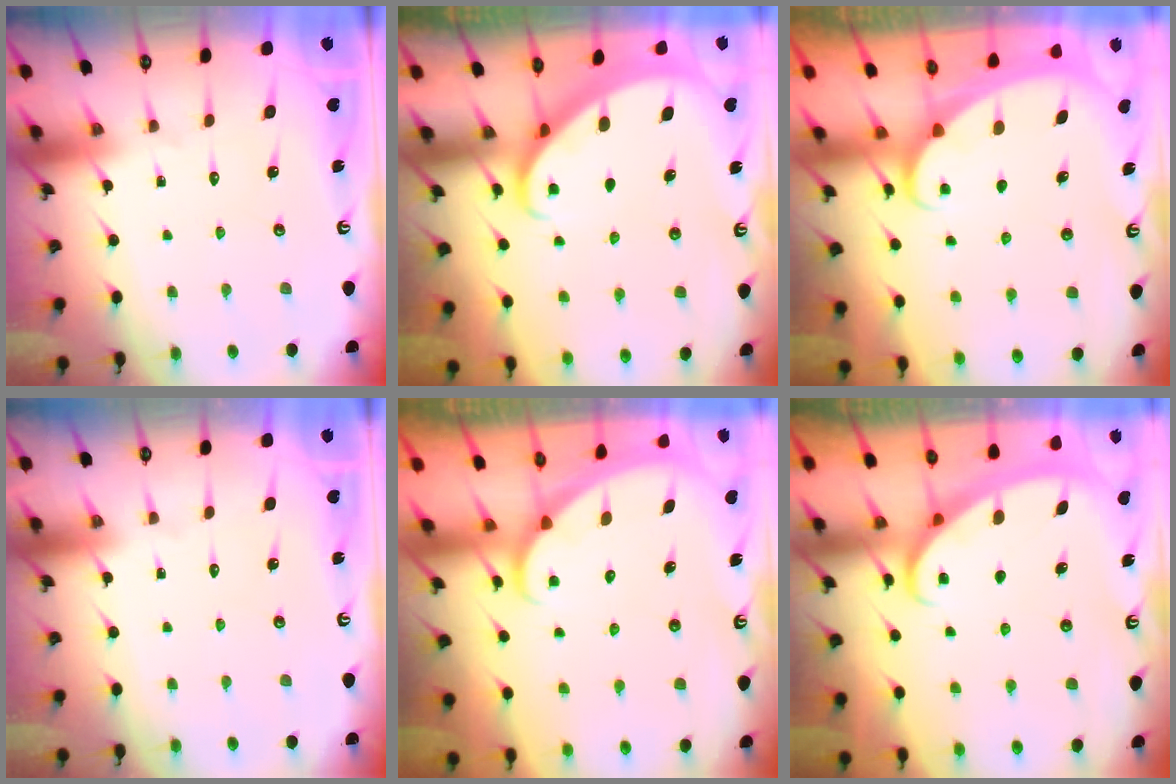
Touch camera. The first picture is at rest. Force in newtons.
{"total": 2.3, "press": 2.3, "slide": 0.3}
{"total": 1.8, "press": 1.8, "slide": 0.2}
{"total": 0.0}
{"total": 2.1, "press": 2.1, "slide": 0.0}
{"total": 2.6, "press": 2.6, "slide": 0.5}